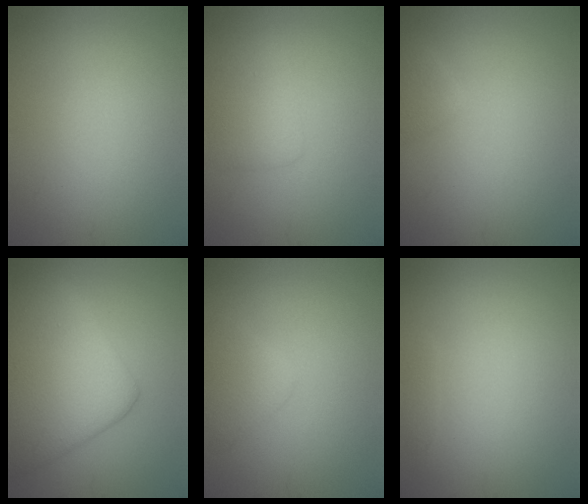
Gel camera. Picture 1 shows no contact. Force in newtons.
{"total": 2.5, "press": 2.5, "slide": 0.2}
{"total": 1.3, "press": 1.3, "slide": 0.0}
{"total": 9.8, "press": 9.8, "slide": 0.4}
{"total": 2.0, "press": 2.0, "slide": 0.0}
{"total": 0.7, "press": 0.7, "slide": 0.1}